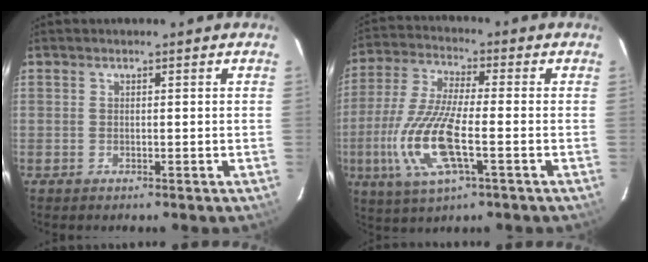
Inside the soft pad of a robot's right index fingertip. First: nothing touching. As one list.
[{"total": 14.4, "force": [-4.0, 3.8, 13.4], "torque": [-0.290, -0.012, -0.080]}]